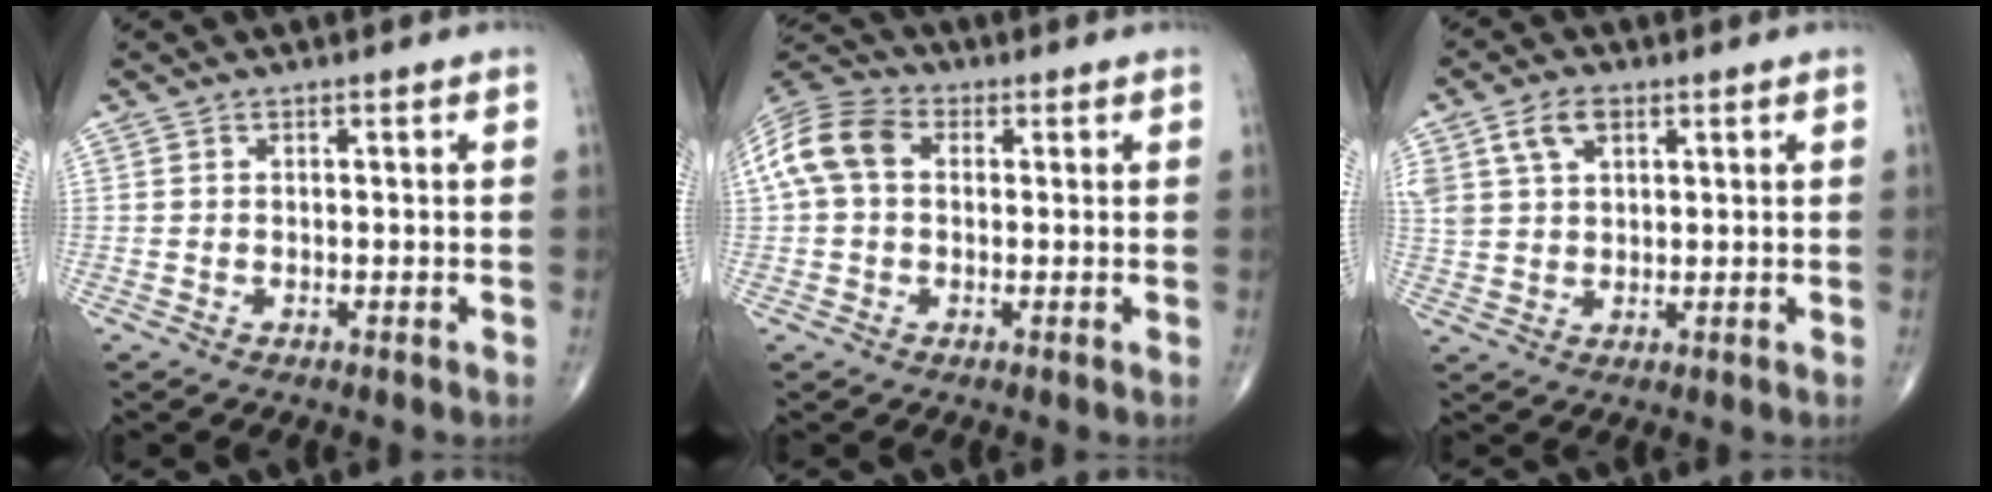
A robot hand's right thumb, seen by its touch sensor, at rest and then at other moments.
{"total": 10.5, "force": [1.7, 7.4, 7.3], "torque": [-0.153, 0.034, 0.025]}
{"total": 9.4, "force": [4.3, 5.9, 6.0], "torque": [-0.105, -0.003, 0.084]}